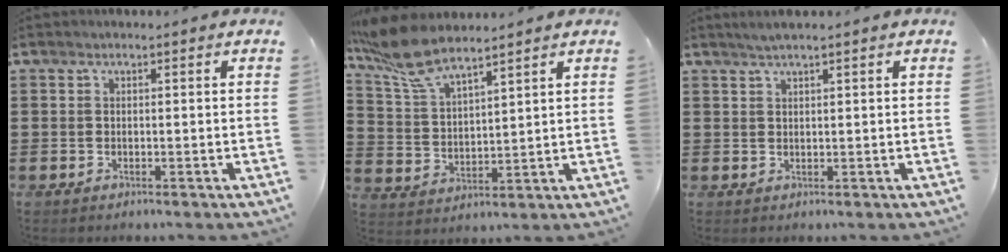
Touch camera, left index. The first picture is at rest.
{"total": 8.2, "force": [6.8, 1.3, 4.4], "torque": [-0.117, -0.025, 0.122]}
{"total": 1.5, "force": [1.3, 0.2, 0.7], "torque": [-0.015, 0.000, 0.024]}